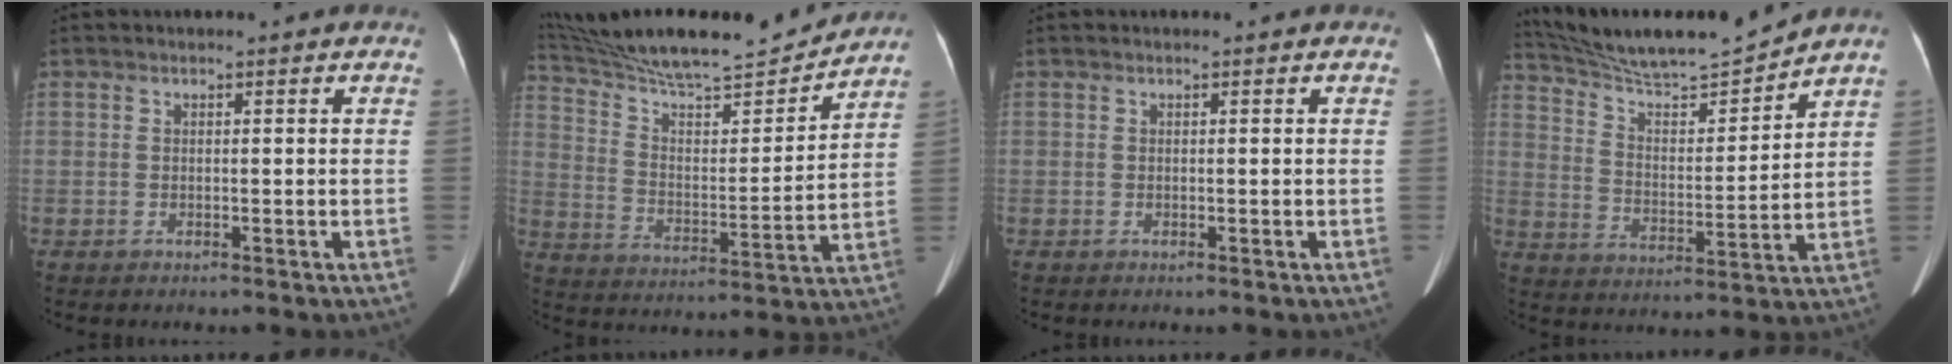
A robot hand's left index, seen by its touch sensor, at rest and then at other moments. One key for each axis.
{"total": 20.7, "fx": 19.2, "fy": 1.6, "fz": 7.5, "tx": -0.136, "ty": -0.008, "tz": 0.302}
{"total": 0.0}
{"total": 13.9, "fx": 13.3, "fy": -0.7, "fz": 4.0, "tx": -0.078, "ty": -0.007, "tz": 0.231}